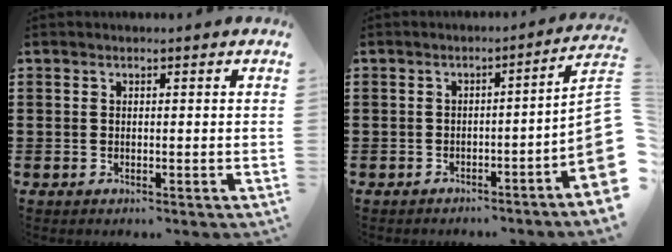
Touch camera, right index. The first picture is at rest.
{"total": 4.5, "force": [-2.0, 0.1, 4.1], "torque": [-0.067, -0.017, -0.035]}